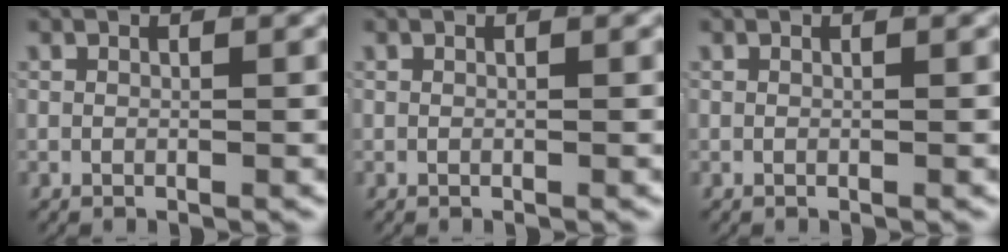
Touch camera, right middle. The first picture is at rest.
{"total": 0.0}
{"total": 0.0}